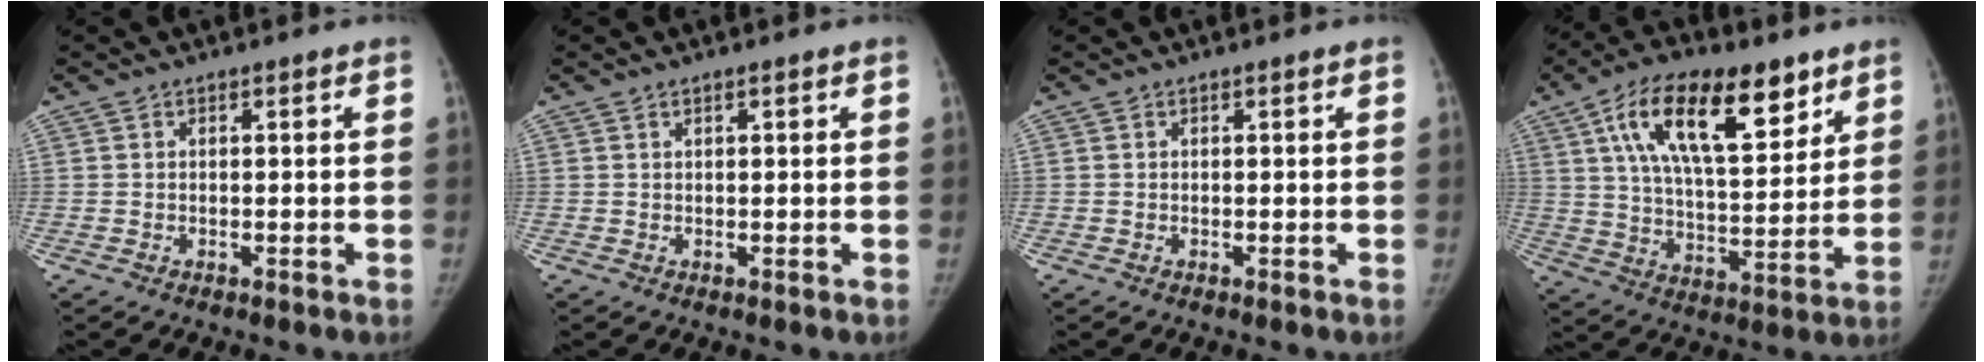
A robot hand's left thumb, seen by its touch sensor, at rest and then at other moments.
{"total": 0.6, "force": [0.3, 0.2, 0.5], "torque": [-0.007, 0.000, 0.005]}
{"total": 0.0}
{"total": 20.9, "force": [10.5, 9.2, 15.6], "torque": [-0.231, -0.027, 0.182]}